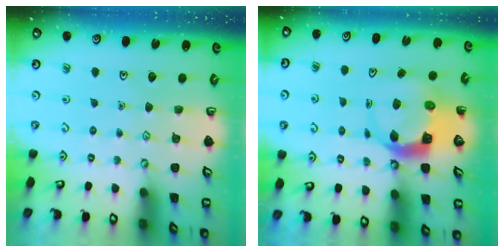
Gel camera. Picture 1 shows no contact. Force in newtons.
{"total": 6.0, "press": 5.9, "slide": 0.7}